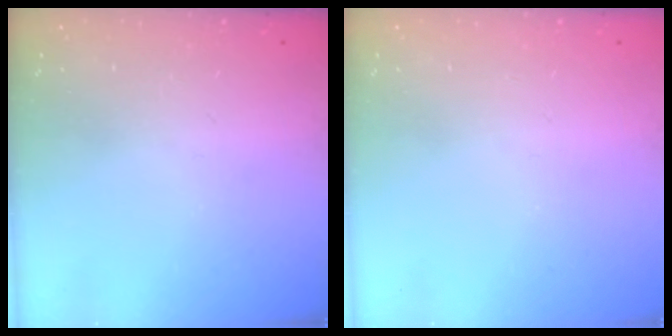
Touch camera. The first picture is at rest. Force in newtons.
{"total": 0.0}